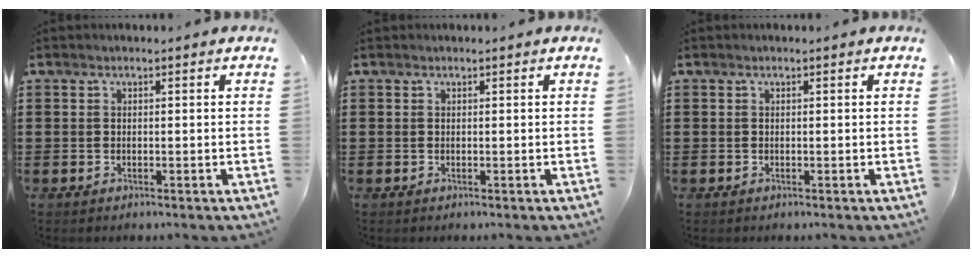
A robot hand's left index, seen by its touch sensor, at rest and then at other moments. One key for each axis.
{"total": 0.0}
{"total": 0.0}